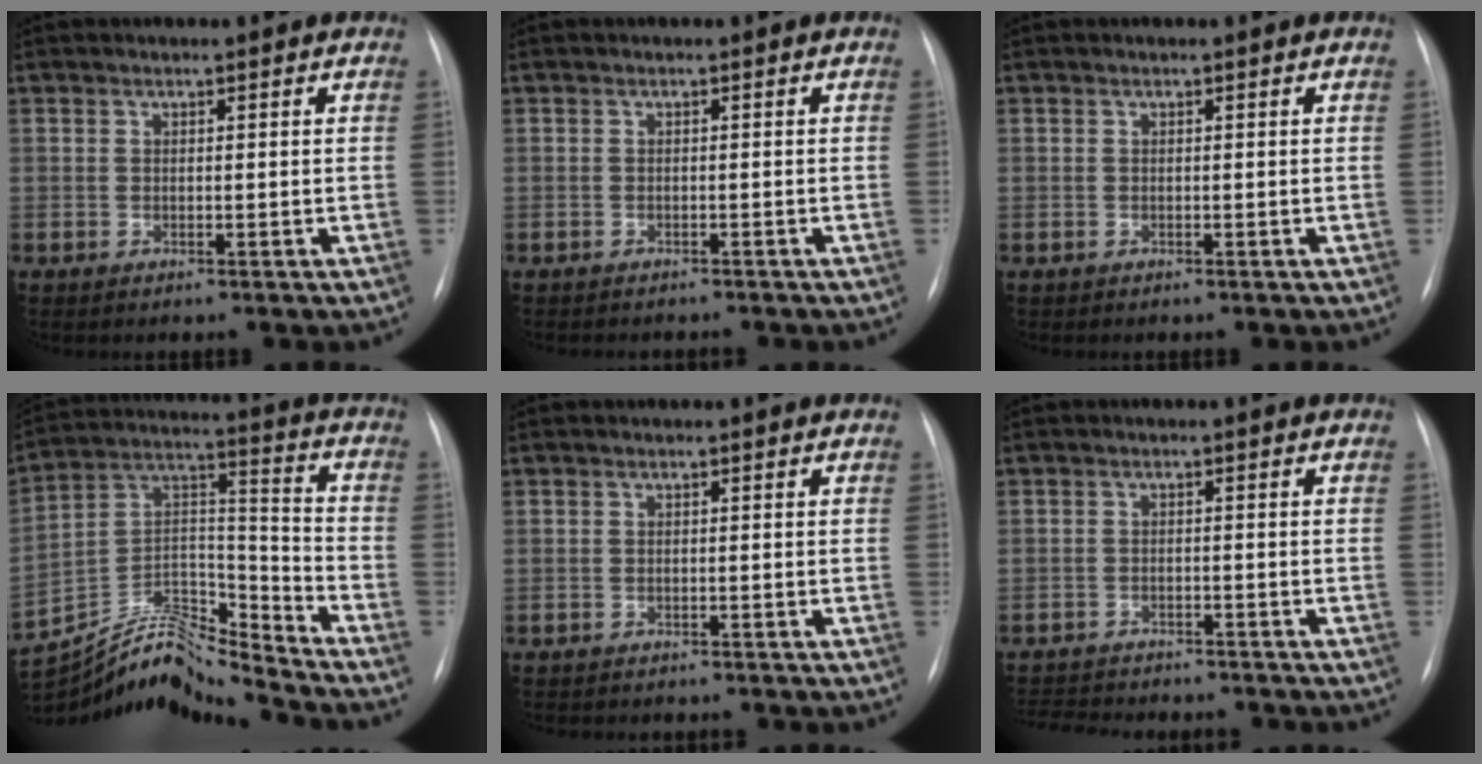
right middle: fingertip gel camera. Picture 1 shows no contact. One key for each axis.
{"total": 4.3, "fx": -3.9, "fy": 1.2, "fz": 1.4, "tx": -0.014, "ty": -0.003, "tz": -0.045}
{"total": 0.0}
{"total": 18.9, "fx": -18.4, "fy": 1.1, "fz": 4.3, "tx": -0.081, "ty": 0.057, "tz": -0.320}
{"total": 5.2, "fx": -4.7, "fy": 1.4, "fz": 1.8, "tx": -0.020, "ty": -0.002, "tz": -0.058}
{"total": 11.6, "fx": -10.6, "fy": 3.0, "fz": 3.7, "tx": -0.076, "ty": 0.001, "tz": -0.141}